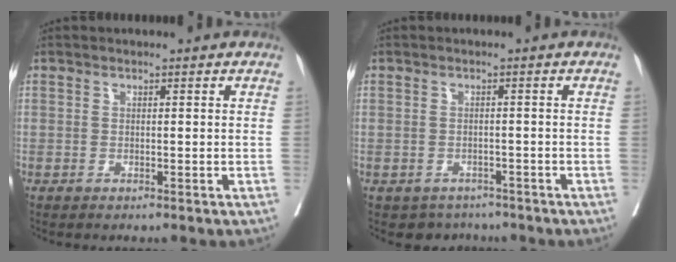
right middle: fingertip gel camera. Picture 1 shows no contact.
{"total": 4.1, "force": [-3.3, 2.4, 0.1], "torque": [0.002, 0.009, -0.045]}